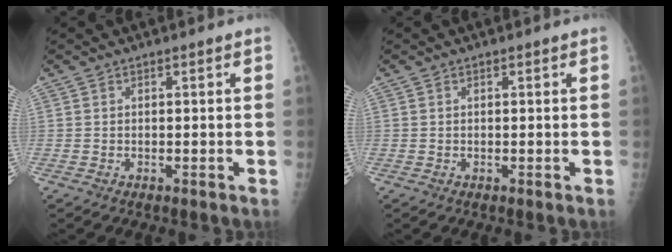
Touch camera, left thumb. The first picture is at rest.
{"total": 0.0}